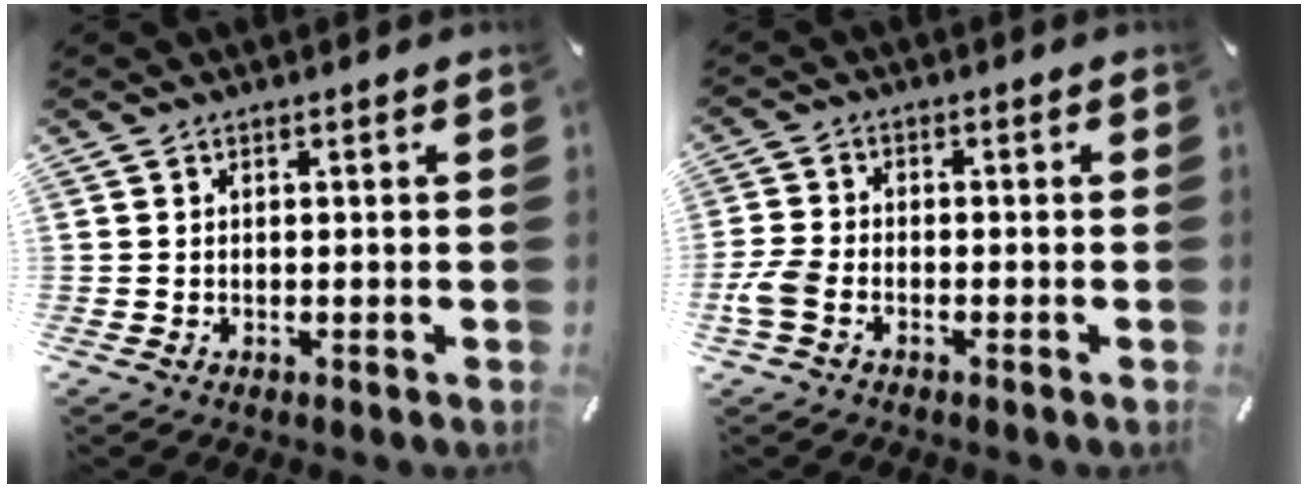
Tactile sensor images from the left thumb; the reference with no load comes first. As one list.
[{"total": 5.0, "force": [-2.4, 2.9, 3.3], "torque": [-0.084, 0.004, -0.050]}]